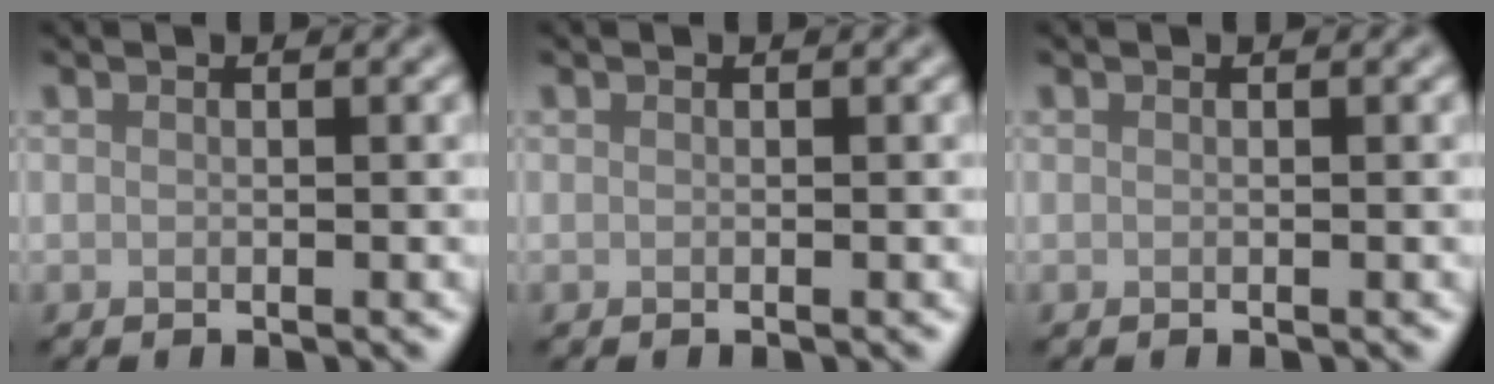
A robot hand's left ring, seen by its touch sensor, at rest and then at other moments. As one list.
[{"total": 0.0}, {"total": 0.0}]